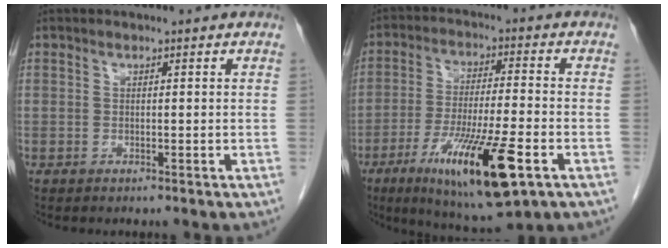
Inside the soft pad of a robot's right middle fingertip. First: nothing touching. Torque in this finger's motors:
{"motor_torque": [1.52, -0.62, 0.76, 0.21]}